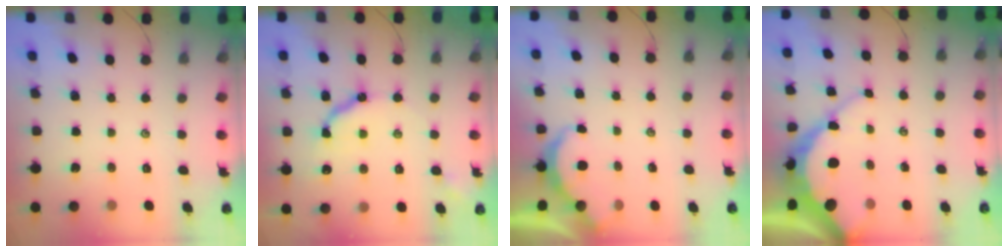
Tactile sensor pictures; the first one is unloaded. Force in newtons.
{"total": 10.4, "press": 10.4, "slide": 0.8}
{"total": 2.7, "press": 2.7, "slide": 0.3}
{"total": 11.4, "press": 11.3, "slide": 0.9}